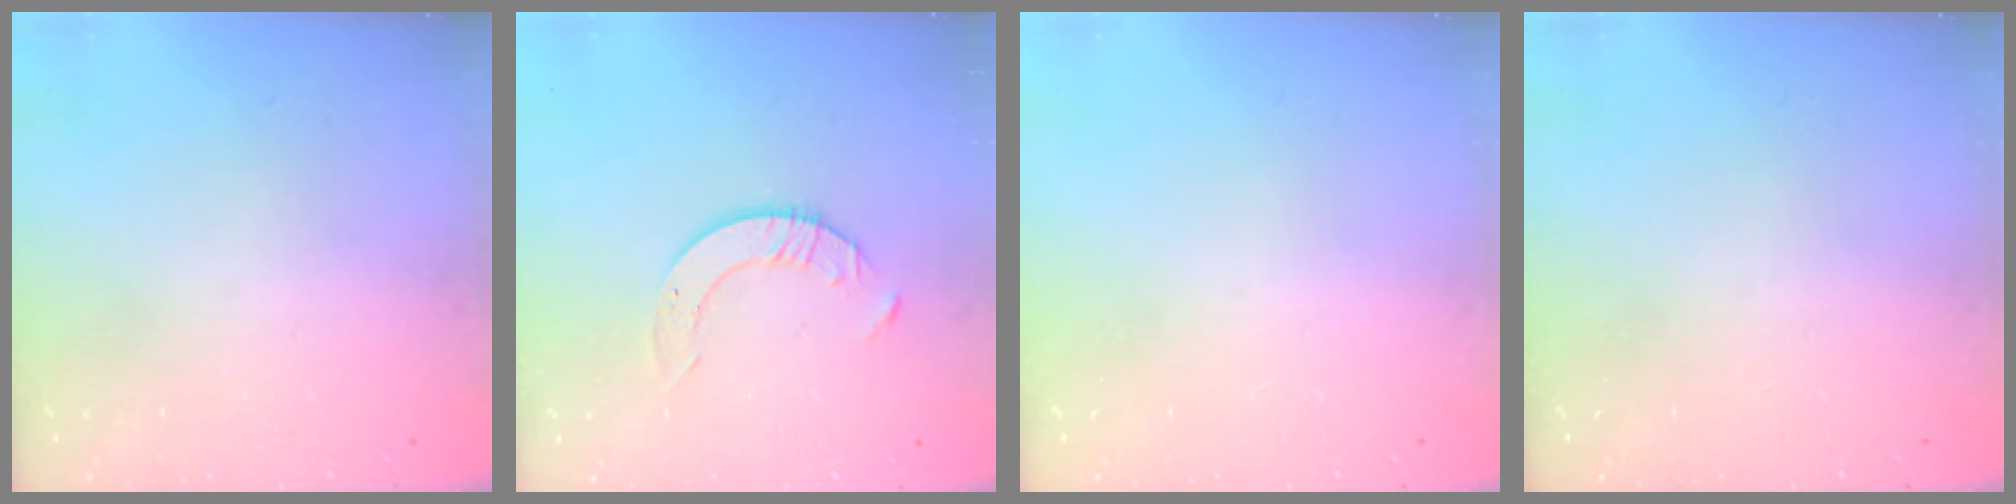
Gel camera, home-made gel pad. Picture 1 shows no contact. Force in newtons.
{"total": 3.5, "press": 3.4, "slide": 0.4}
{"total": 0.0}
{"total": 0.0}